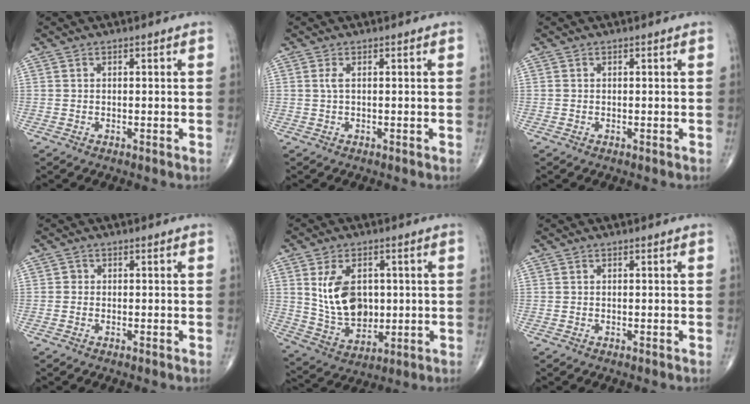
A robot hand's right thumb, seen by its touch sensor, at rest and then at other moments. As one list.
[{"total": 1.0, "force": [0.2, 0.2, 1.0], "torque": [-0.033, 0.003, 0.004]}, {"total": 0.0}, {"total": 0.7, "force": [-0.1, 0.6, 0.2], "torque": [0.001, 0.002, -0.004]}, {"total": 12.3, "force": [2.0, 8.2, 9.0], "torque": [-0.136, -0.014, 0.052]}, {"total": 0.0}]